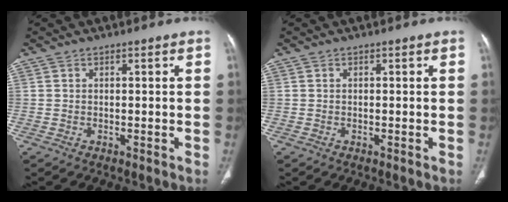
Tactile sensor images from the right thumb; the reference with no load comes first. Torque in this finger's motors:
{"motor_torque": [0.10, 0.03, 0.41, -0.04, -0.03]}